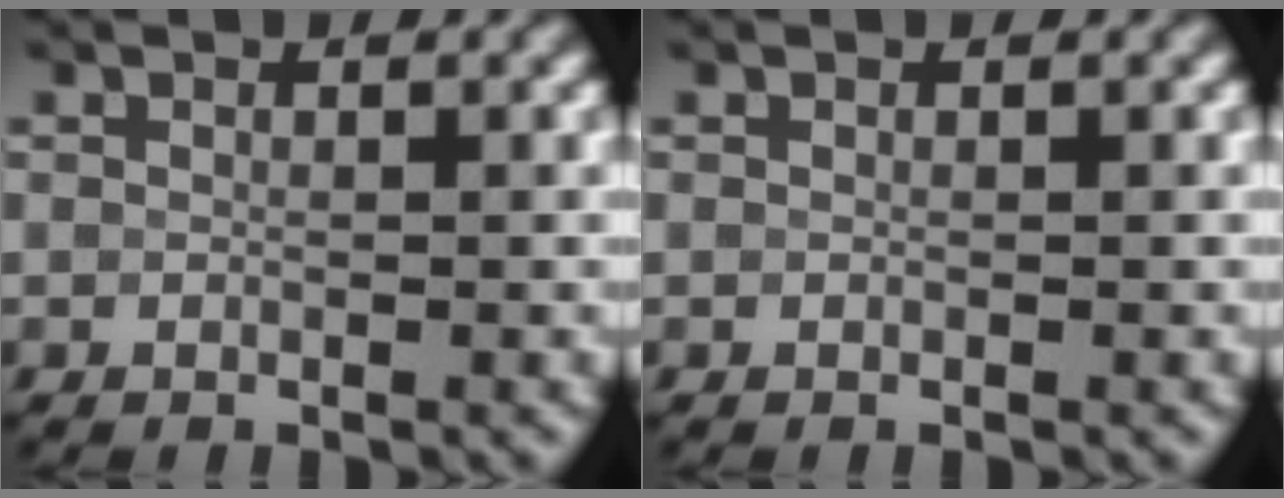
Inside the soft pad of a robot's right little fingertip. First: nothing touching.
{"total": 0.0}